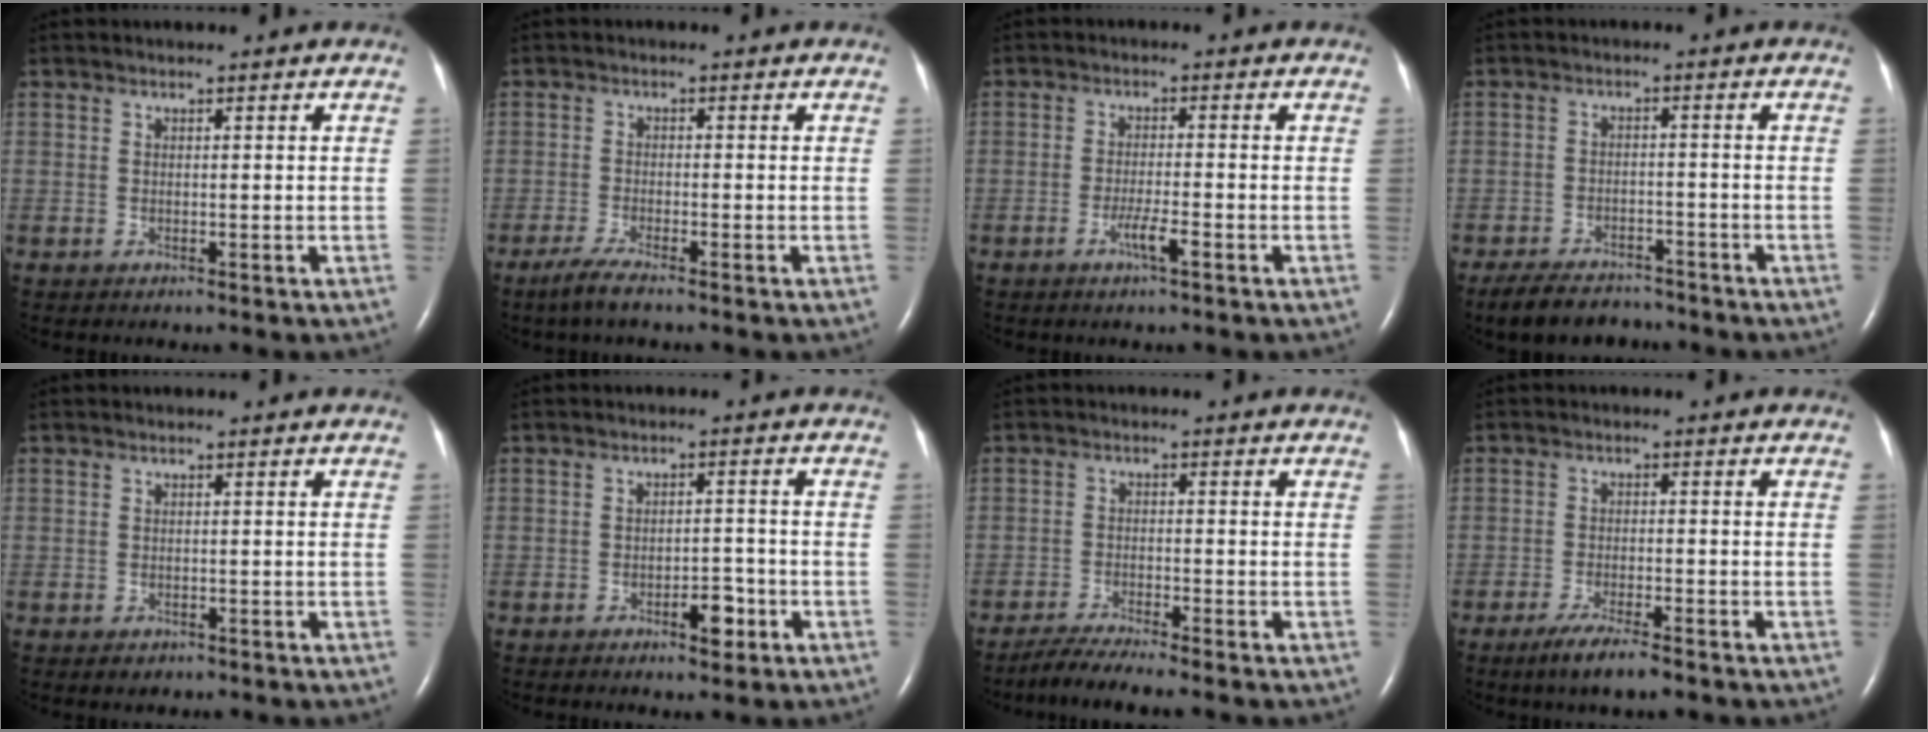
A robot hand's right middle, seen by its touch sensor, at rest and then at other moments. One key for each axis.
{"total": 3.2, "fx": -2.4, "fy": -0.1, "fz": 2.2, "tx": -0.056, "ty": -0.010, "tz": -0.049}
{"total": 3.1, "fx": -1.6, "fy": -0.1, "fz": 2.6, "tx": -0.054, "ty": -0.003, "tz": -0.031}
{"total": 7.6, "fx": -6.6, "fy": 2.8, "fz": 2.6, "tx": -0.046, "ty": -0.010, "tz": -0.102}
{"total": 0.8, "fx": -0.5, "fy": 0.6, "fz": 0.3, "tx": -0.008, "ty": 0.000, "tz": -0.001}
{"total": 3.7, "fx": -2.0, "fy": 1.5, "fz": 2.7, "tx": -0.039, "ty": 0.004, "tz": -0.027}
{"total": 5.2, "fx": -4.5, "fy": -0.9, "fz": 2.4, "tx": -0.048, "ty": -0.021, "tz": -0.082}
{"total": 5.4, "fx": -3.8, "fy": 0.4, "fz": 3.8, "tx": -0.077, "ty": -0.013, "tz": -0.064}